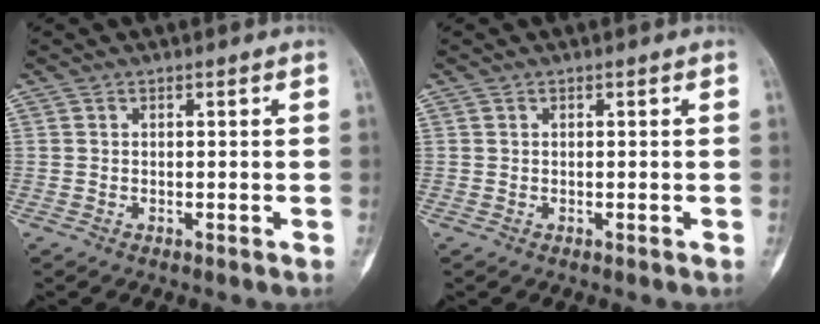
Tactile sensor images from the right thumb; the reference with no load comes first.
{"total": 0.0}